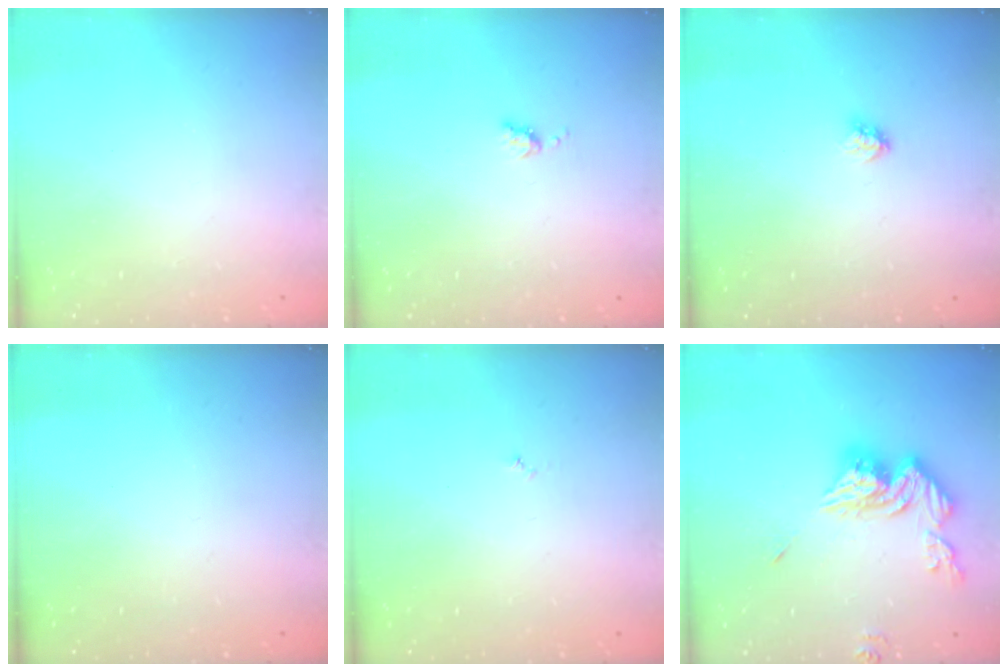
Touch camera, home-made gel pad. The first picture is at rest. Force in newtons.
{"total": 4.0, "press": 4.0, "slide": 0.6}
{"total": 3.0, "press": 2.9, "slide": 0.4}
{"total": 0.0}
{"total": 3.0, "press": 2.9, "slide": 0.3}
{"total": 13.7, "press": 13.6, "slide": 1.3}